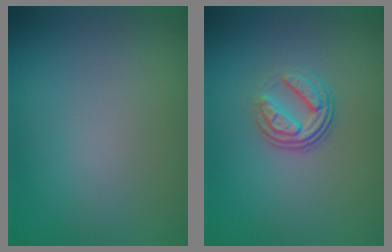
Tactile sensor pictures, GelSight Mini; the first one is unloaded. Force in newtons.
{"total": 3.5, "press": 2.5, "slide": 2.5}